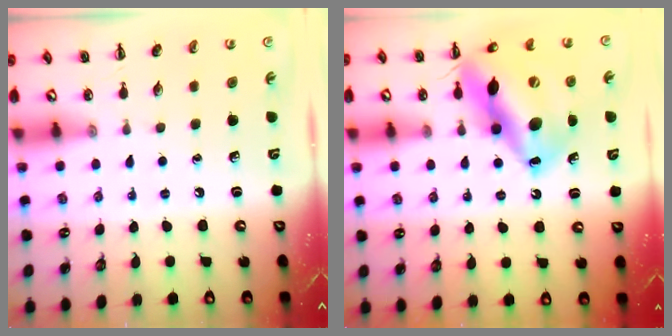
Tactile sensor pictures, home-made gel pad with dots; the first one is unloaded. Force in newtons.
{"total": 19.6, "press": 19.5, "slide": 2.3}